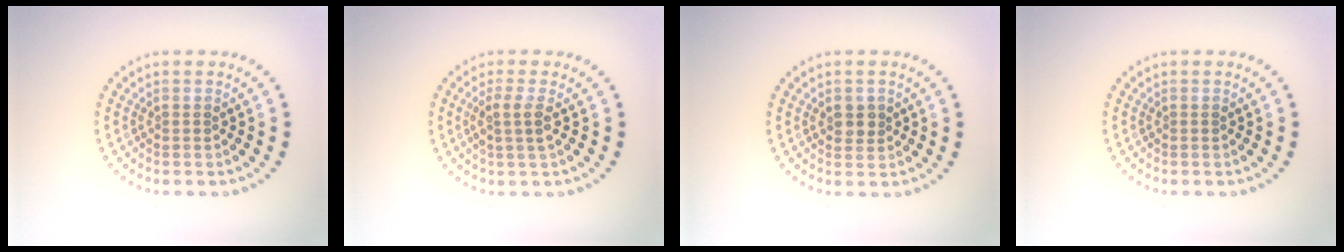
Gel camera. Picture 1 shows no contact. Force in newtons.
{"total": 2.1, "press": 1.8, "slide": 1.0}
{"total": 1.6, "press": 1.6, "slide": 0.4}
{"total": 0.0}